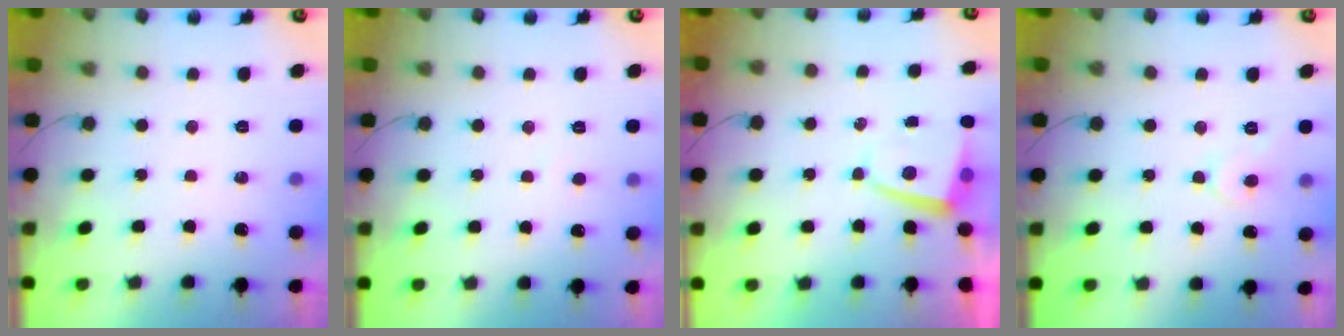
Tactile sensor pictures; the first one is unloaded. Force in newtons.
{"total": 1.6, "press": 1.6, "slide": 0.1}
{"total": 2.0, "press": 2.0, "slide": 0.3}
{"total": 4.7, "press": 4.7, "slide": 0.5}